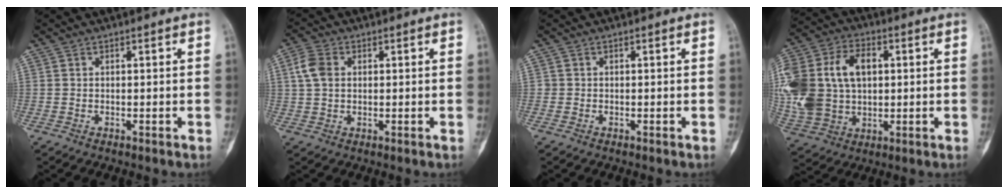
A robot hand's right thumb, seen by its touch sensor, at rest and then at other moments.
{"total": 5.5, "force": [1.3, 3.9, 3.6], "torque": [-0.076, 0.007, 0.023]}
{"total": 0.5, "force": [0.0, 0.5, 0.0], "torque": [0.003, 0.005, -0.002]}
{"total": 23.8, "force": [2.9, 16.9, 16.5], "torque": [-0.375, 0.023, 0.066]}